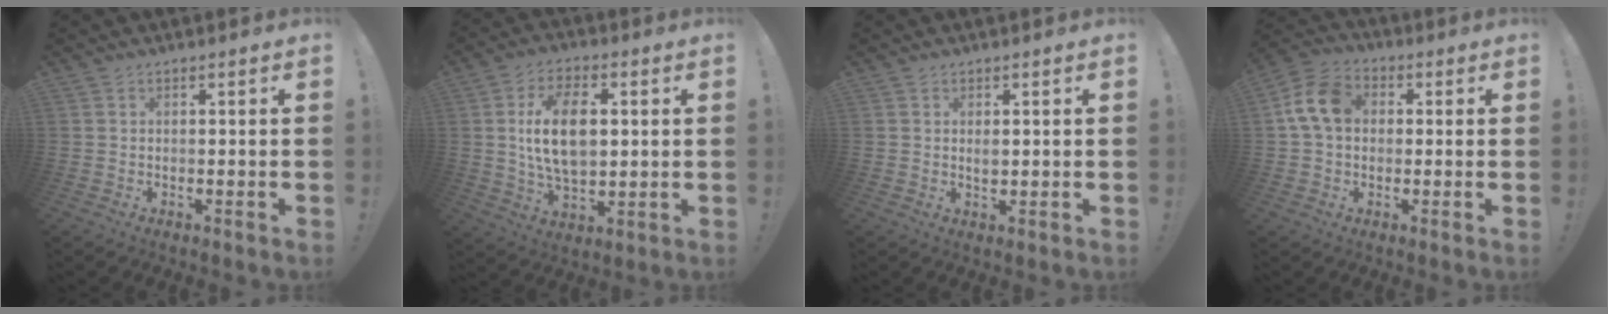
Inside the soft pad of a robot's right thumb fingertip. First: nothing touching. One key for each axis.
{"total": 15.2, "fx": 1.9, "fy": 8.8, "fz": 12.2, "tx": -0.219, "ty": 0.002, "tz": 0.029}
{"total": 1.7, "fx": 0.2, "fy": 1.2, "fz": 1.1, "tx": -0.007, "ty": -0.004, "tz": 0.001}
{"total": 11.6, "fx": 1.9, "fy": 8.6, "fz": 7.5, "tx": -0.138, "ty": 0.014, "tz": 0.042}